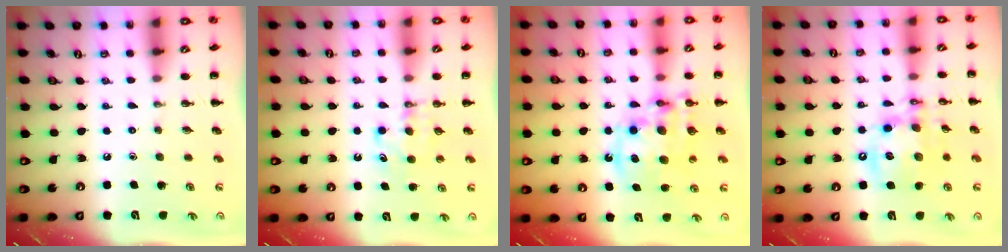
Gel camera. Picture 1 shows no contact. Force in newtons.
{"total": 5.5, "press": 5.3, "slide": 1.2}
{"total": 14.3, "press": 13.8, "slide": 3.4}
{"total": 15.3, "press": 15.0, "slide": 3.1}